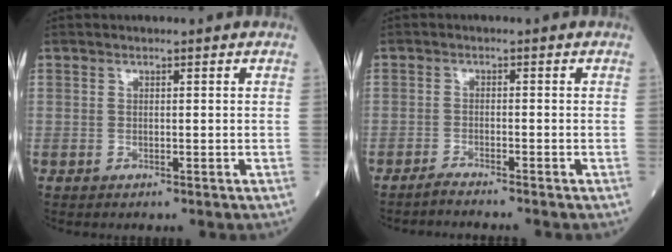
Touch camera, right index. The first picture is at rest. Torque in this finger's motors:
{"motor_torque": [-0.21, -0.32, 0.04, -0.02]}